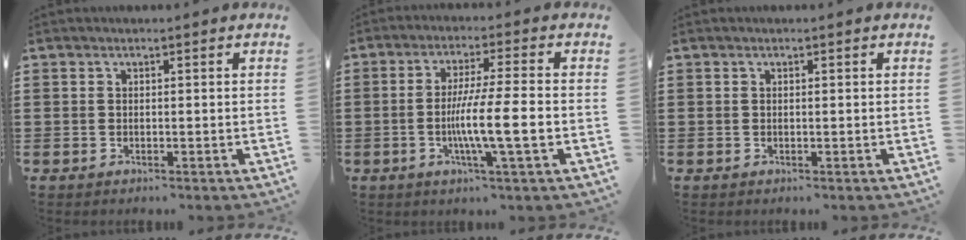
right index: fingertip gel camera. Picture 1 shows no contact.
{"total": 9.1, "force": [-2.0, 0.4, 8.9], "torque": [-0.163, -0.011, -0.038]}
{"total": 0.0}